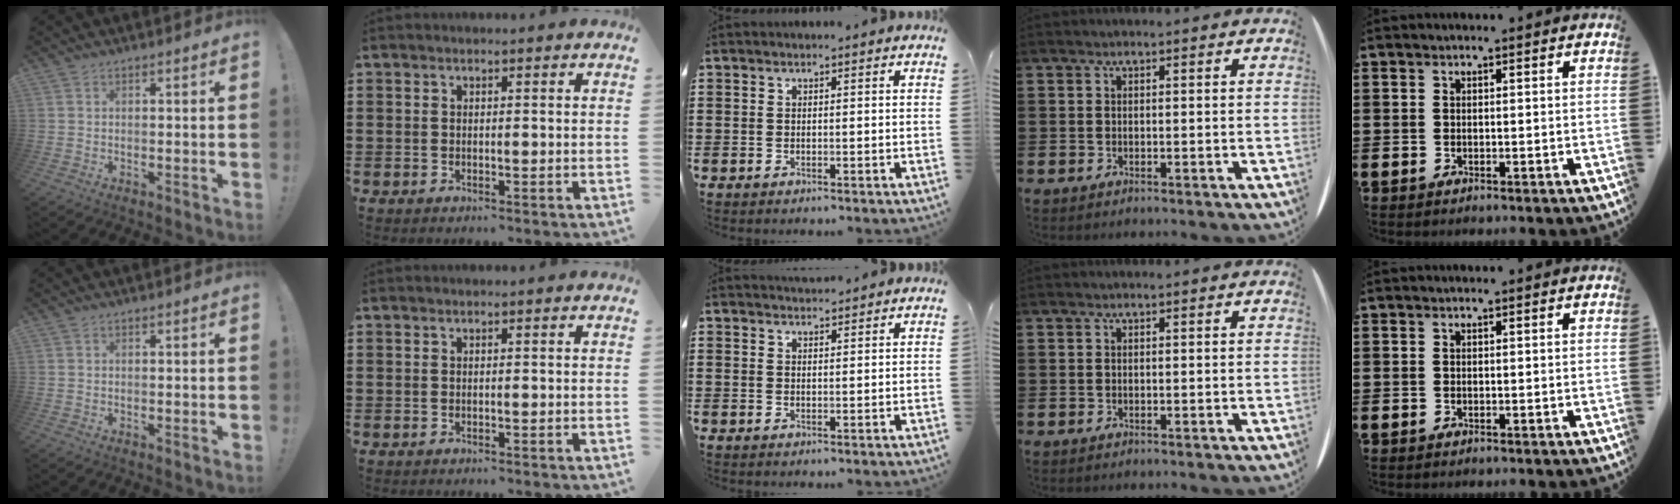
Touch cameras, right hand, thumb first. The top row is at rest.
{"middle": {"total": 1.6, "force": [1.6, 0.3, 0.0], "torque": [-0.003, 0.004, 0.031]}}